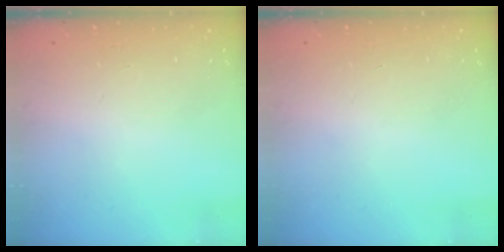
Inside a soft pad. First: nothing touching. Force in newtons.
{"total": 0.0}